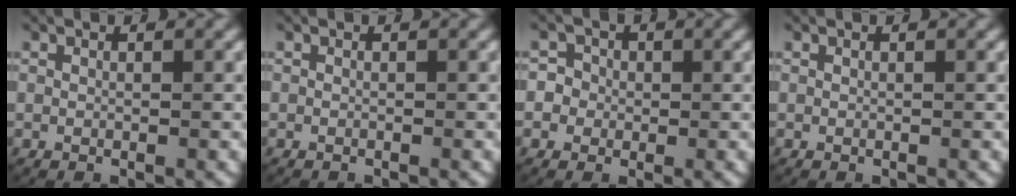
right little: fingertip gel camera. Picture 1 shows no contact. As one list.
[{"total": 0.0}, {"total": 5.3, "force": [-0.4, 5.0, 1.5], "torque": [-0.044, -0.003, -0.022]}, {"total": 0.0}]